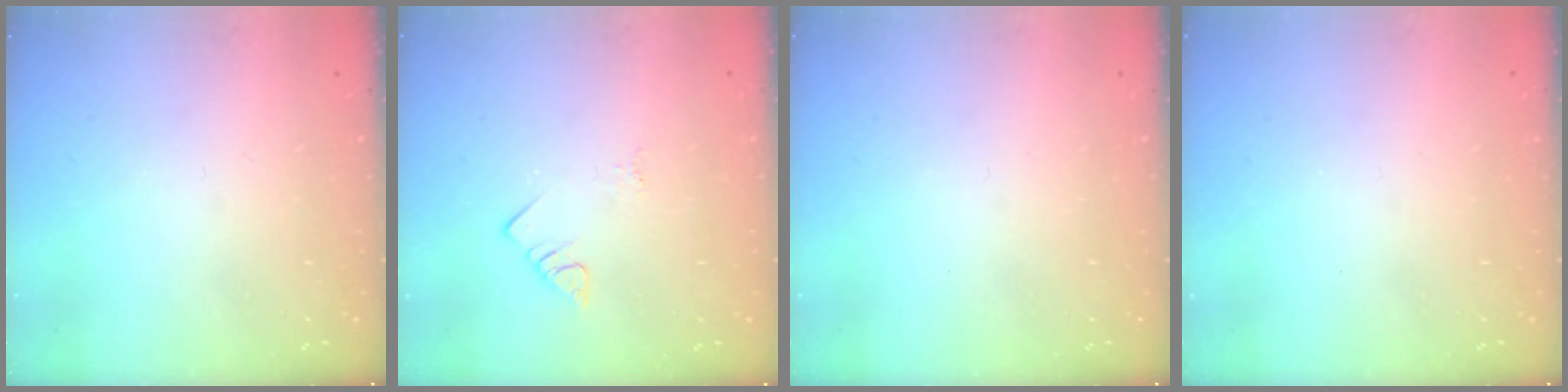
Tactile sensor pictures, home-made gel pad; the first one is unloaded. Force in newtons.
{"total": 2.8, "press": 2.8, "slide": 0.4}
{"total": 0.0}
{"total": 0.0}